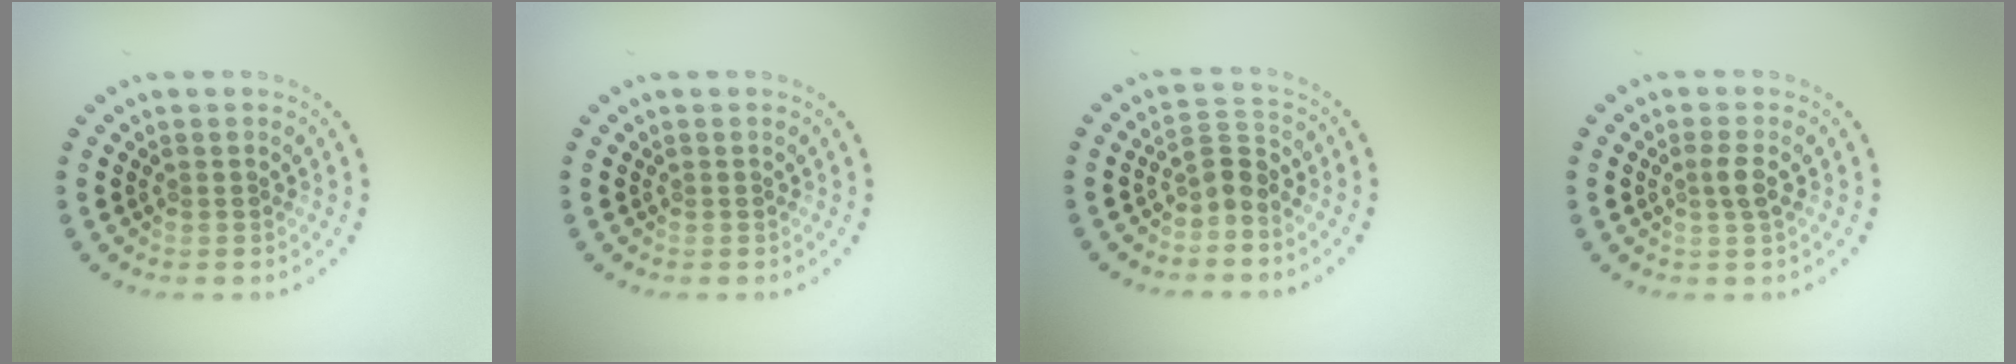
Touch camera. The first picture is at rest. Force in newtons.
{"total": 0.0}
{"total": 2.1, "press": 1.4, "slide": 1.6}
{"total": 1.5, "press": 1.2, "slide": 0.8}